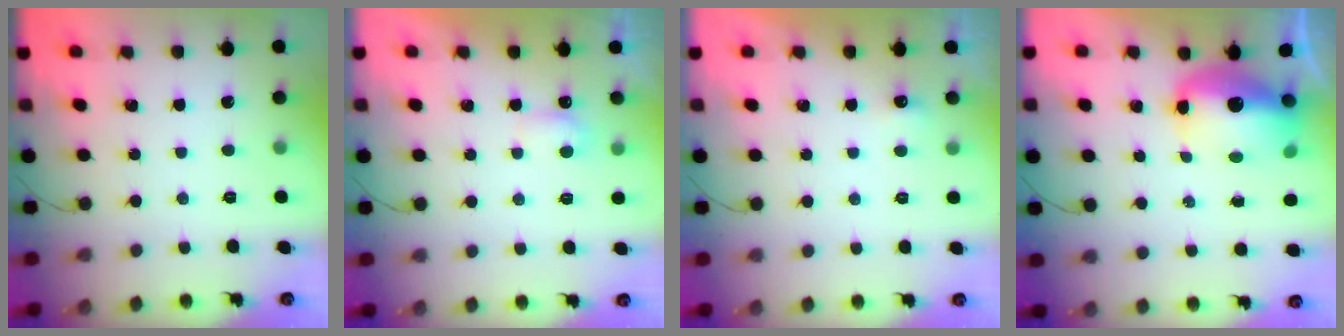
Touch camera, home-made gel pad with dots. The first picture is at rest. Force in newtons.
{"total": 3.7, "press": 3.5, "slide": 1.3}
{"total": 3.5, "press": 1.7, "slide": 3.0}
{"total": 13.4, "press": 13.1, "slide": 3.0}